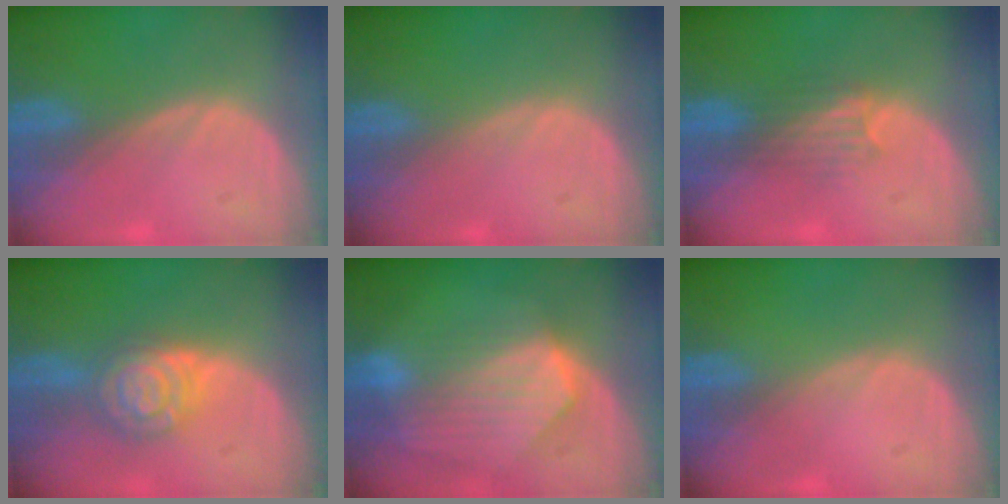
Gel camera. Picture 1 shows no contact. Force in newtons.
{"total": 0.0}
{"total": 3.3, "press": 3.2, "slide": 0.8}
{"total": 6.6, "press": 6.6, "slide": 0.3}
{"total": 9.1, "press": 8.0, "slide": 4.2}
{"total": 0.0}